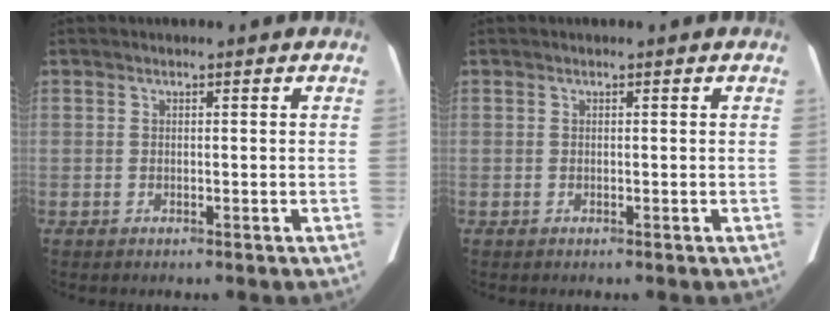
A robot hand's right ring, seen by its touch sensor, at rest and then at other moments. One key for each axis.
{"total": 0.0}